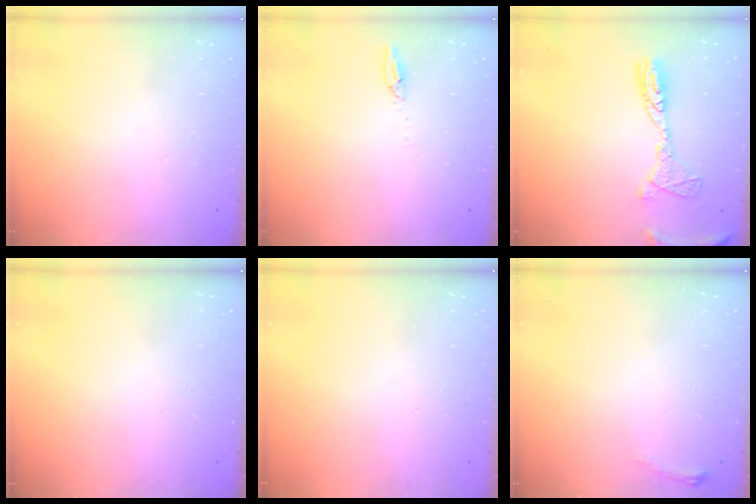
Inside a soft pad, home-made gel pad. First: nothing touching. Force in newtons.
{"total": 2.7, "press": 2.7, "slide": 0.2}
{"total": 12.9, "press": 12.8, "slide": 1.2}
{"total": 0.0}
{"total": 0.0}
{"total": 3.1, "press": 3.1, "slide": 0.5}